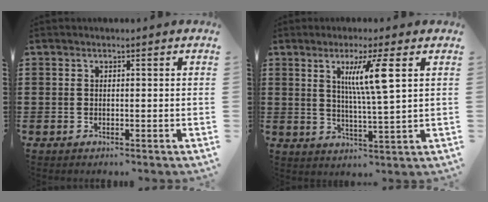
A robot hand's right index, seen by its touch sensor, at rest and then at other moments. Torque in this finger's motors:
{"motor_torque": [0.51, 0.30, 0.45, 0.11]}